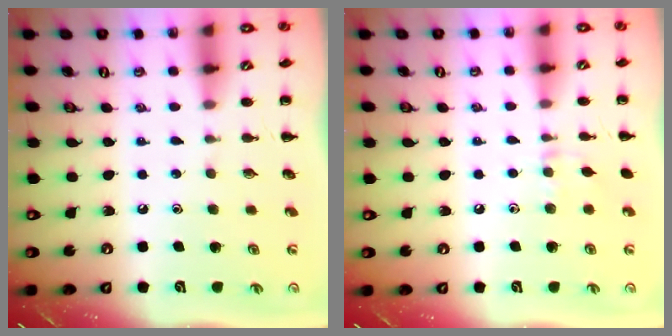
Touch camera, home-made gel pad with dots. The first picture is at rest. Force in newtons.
{"total": 3.8, "press": 3.5, "slide": 1.4}